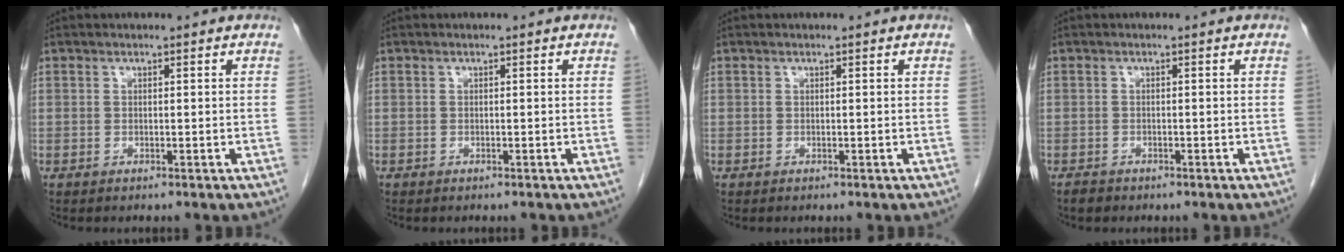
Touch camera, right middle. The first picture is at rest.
{"total": 0.0}
{"total": 0.0}
{"total": 1.2, "force": [-1.0, 0.6, 0.4], "torque": [-0.018, -0.002, -0.016]}